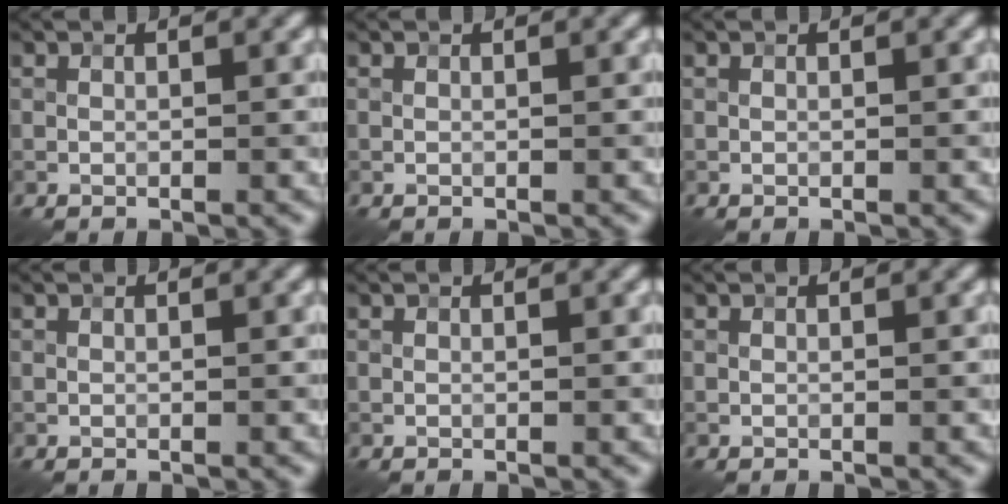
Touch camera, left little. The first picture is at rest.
{"total": 0.0}
{"total": 0.0}
{"total": 0.0}
{"total": 0.0}
{"total": 0.0}